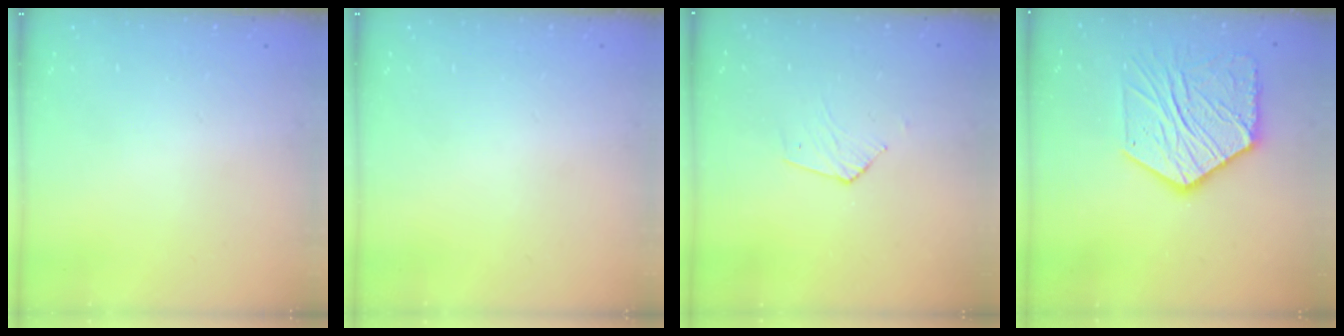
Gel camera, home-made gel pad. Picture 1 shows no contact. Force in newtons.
{"total": 0.0}
{"total": 2.6, "press": 2.6, "slide": 0.2}
{"total": 18.5, "press": 18.4, "slide": 1.4}